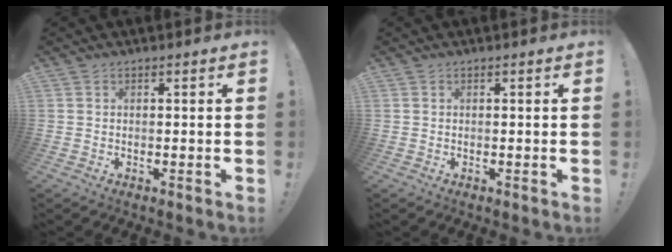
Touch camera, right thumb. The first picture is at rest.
{"total": 0.0}